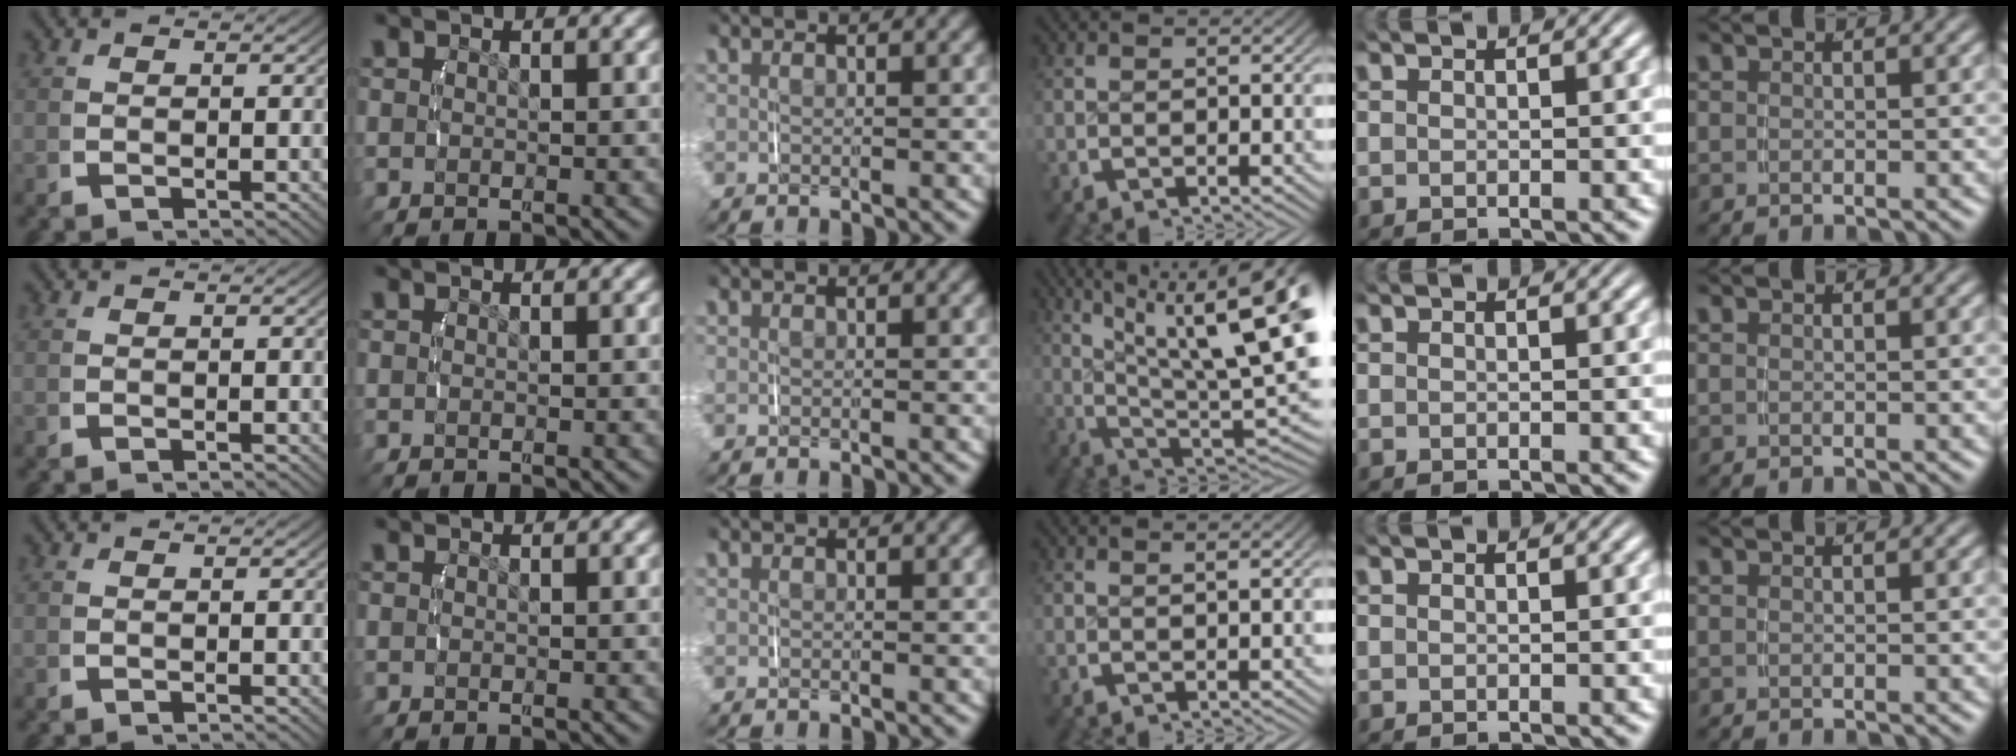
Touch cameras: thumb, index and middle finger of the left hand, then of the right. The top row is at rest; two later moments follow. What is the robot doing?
{"motion": "lift_and_place", "object": "glasses case"}